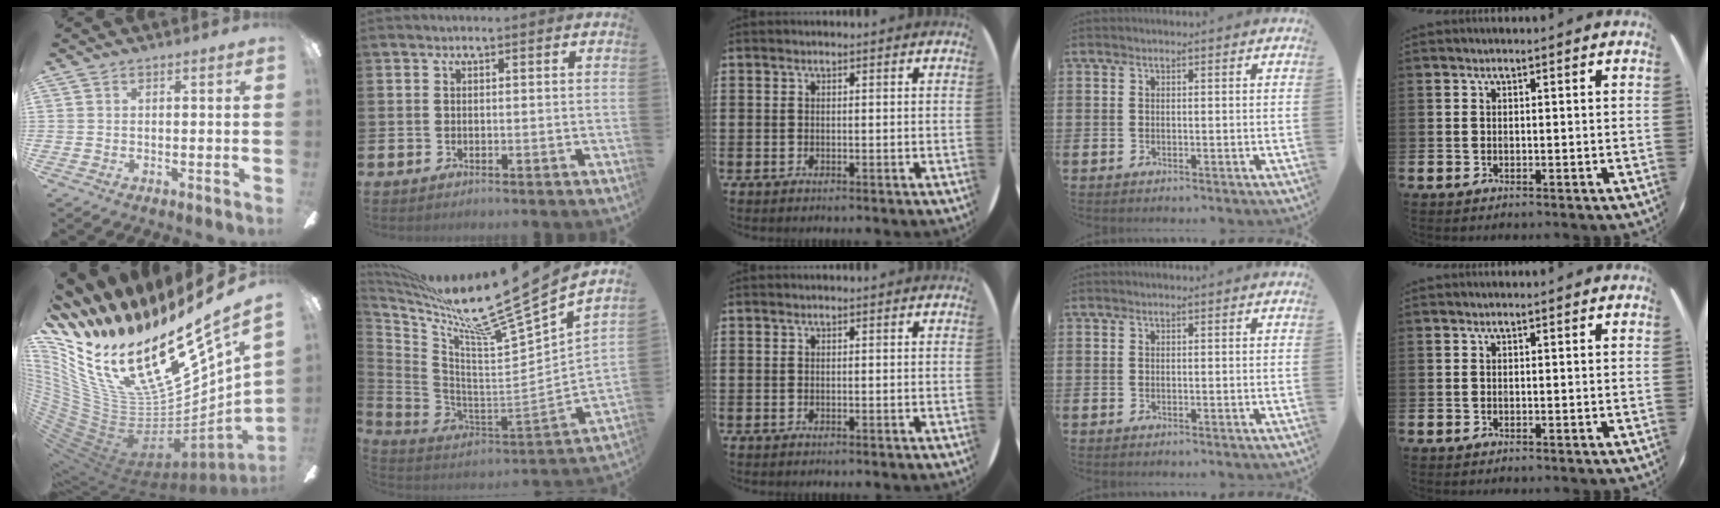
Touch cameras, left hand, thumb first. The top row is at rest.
{"thumb": {"total": 30.6, "force": [14.8, 13.2, 23.3], "torque": [-0.410, -0.140, 0.312]}, "index": {"total": 14.2, "force": [12.2, -0.2, 7.2], "torque": [-0.161, -0.097, 0.192]}}